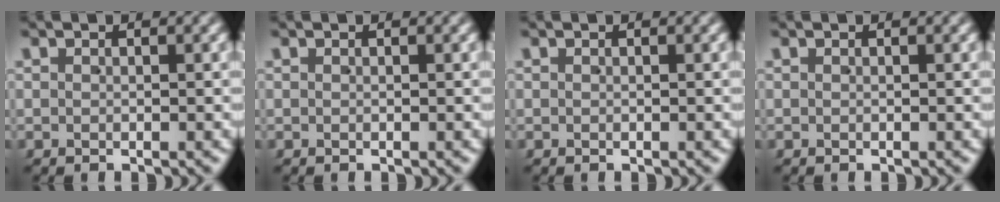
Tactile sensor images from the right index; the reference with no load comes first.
{"total": 0.0}
{"total": 0.0}
{"total": 0.0}